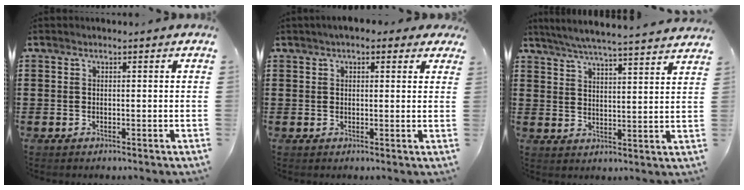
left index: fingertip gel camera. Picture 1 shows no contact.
{"total": 2.5, "force": [1.7, 1.1, 1.3], "torque": [-0.032, 0.008, 0.030]}
{"total": 5.4, "force": [5.1, -0.7, 1.5], "torque": [-0.049, -0.037, 0.087]}